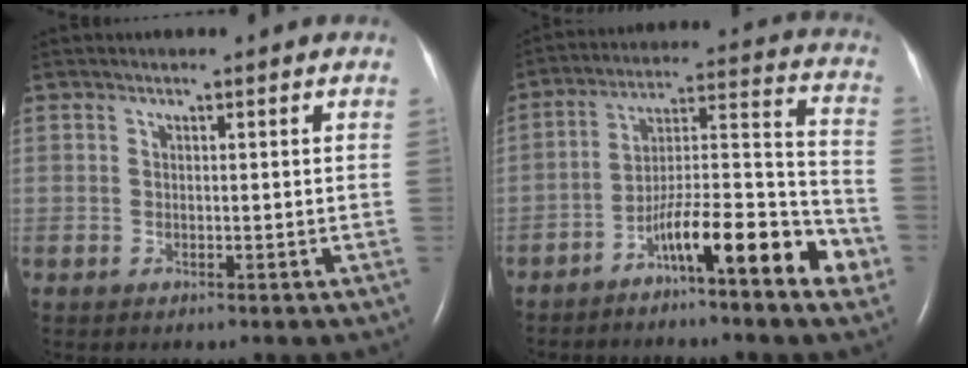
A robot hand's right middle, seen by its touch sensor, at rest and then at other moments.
{"total": 13.9, "force": [-7.8, 1.2, 11.5], "torque": [-0.172, 0.017, -0.130]}